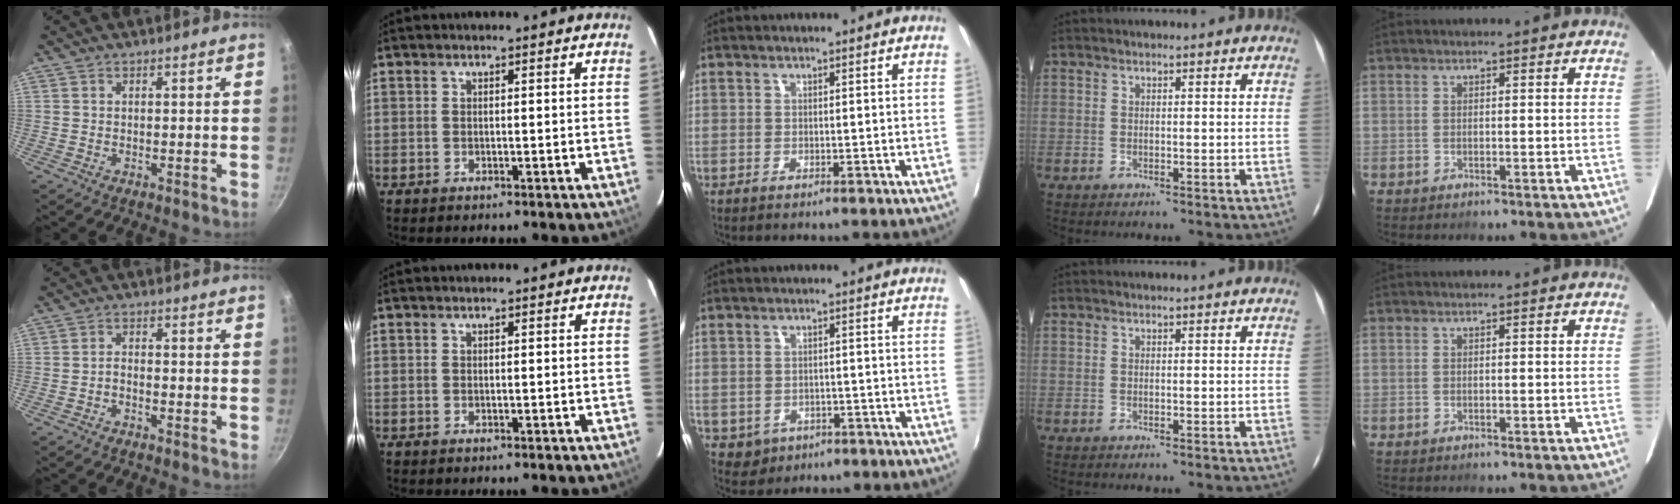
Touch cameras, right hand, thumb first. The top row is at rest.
{"thumb": {"total": 1.7, "force": [-1.3, 0.5, 0.9], "torque": [-0.019, 0.015, -0.027]}, "middle": {"total": 4.5, "force": [-1.7, 4.0, 1.4], "torque": [-0.043, -0.003, -0.010]}}